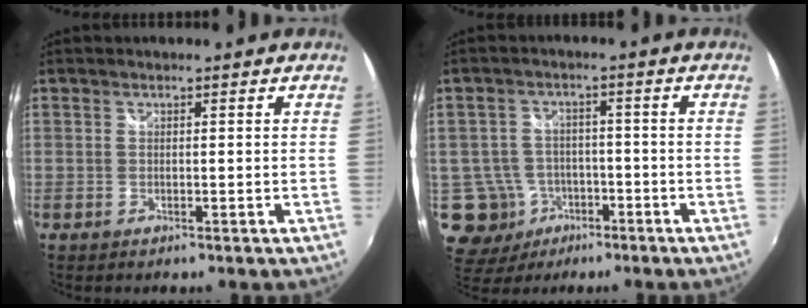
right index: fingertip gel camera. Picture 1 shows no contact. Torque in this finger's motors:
{"motor_torque": [-0.39, 0.22, -0.78, -0.21]}